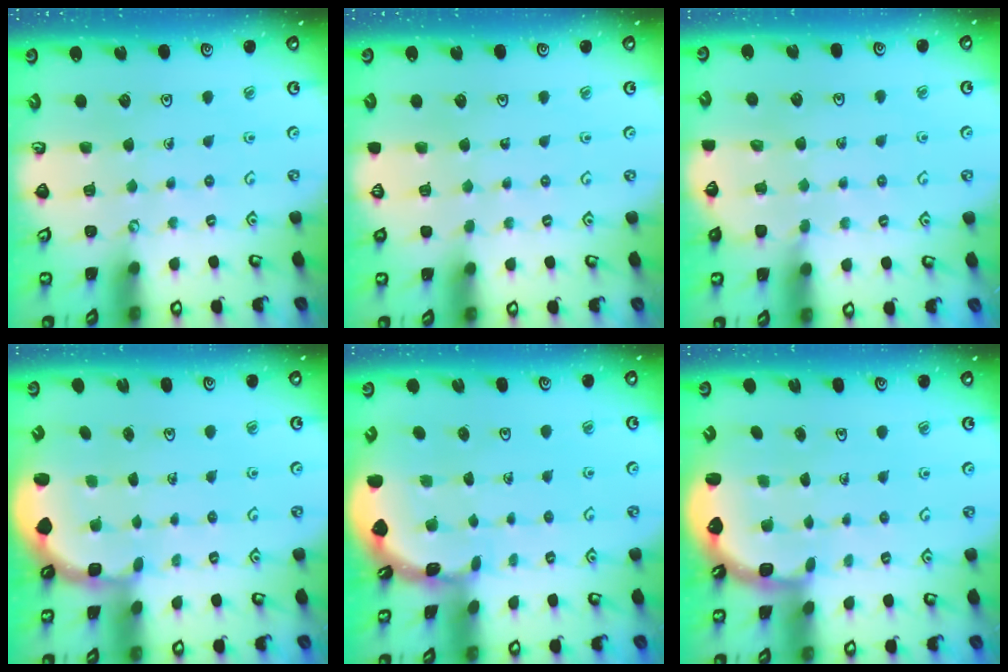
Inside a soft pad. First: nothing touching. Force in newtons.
{"total": 0.0}
{"total": 5.3, "press": 5.2, "slide": 0.7}
{"total": 2.6, "press": 1.8, "slide": 1.9}
{"total": 1.6, "press": 1.6, "slide": 0.1}
{"total": 2.6, "press": 2.2, "slide": 1.4}